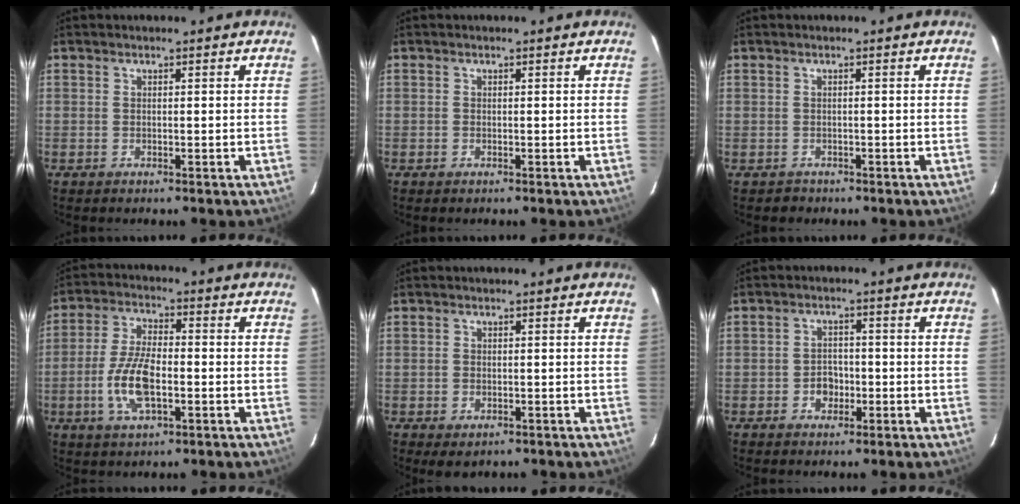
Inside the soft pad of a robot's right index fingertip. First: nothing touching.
{"total": 0.0}
{"total": 1.7, "force": [-0.9, 1.4, -0.2], "torque": [0.000, 0.006, -0.011]}
{"total": 10.2, "force": [-2.7, 4.3, 8.8], "torque": [-0.184, 0.001, -0.052]}
{"total": 2.6, "force": [-1.2, 1.9, 1.4], "torque": [-0.026, -0.006, -0.014]}
{"total": 3.7, "force": [-1.4, 3.0, 1.6], "torque": [-0.032, 0.010, -0.015]}